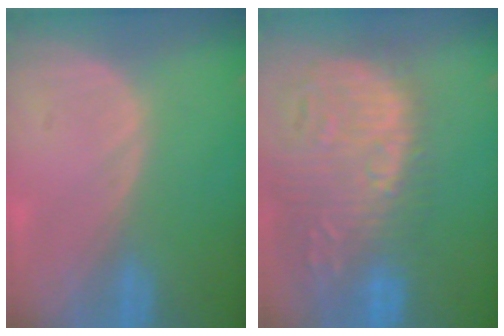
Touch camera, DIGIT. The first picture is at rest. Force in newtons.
{"total": 16.0, "press": 13.2, "slide": 9.0}